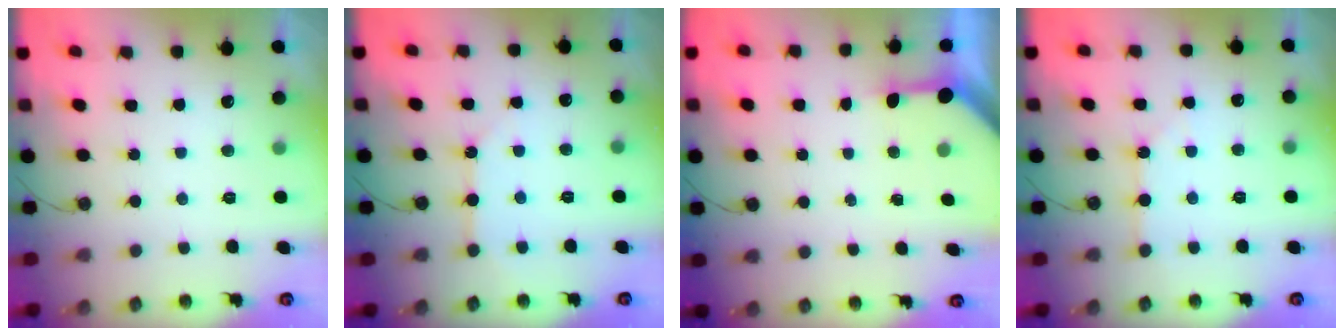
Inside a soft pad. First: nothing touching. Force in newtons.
{"total": 4.6, "press": 4.5, "slide": 0.4}
{"total": 3.3, "press": 3.3, "slide": 0.4}
{"total": 1.8, "press": 1.7, "slide": 0.3}